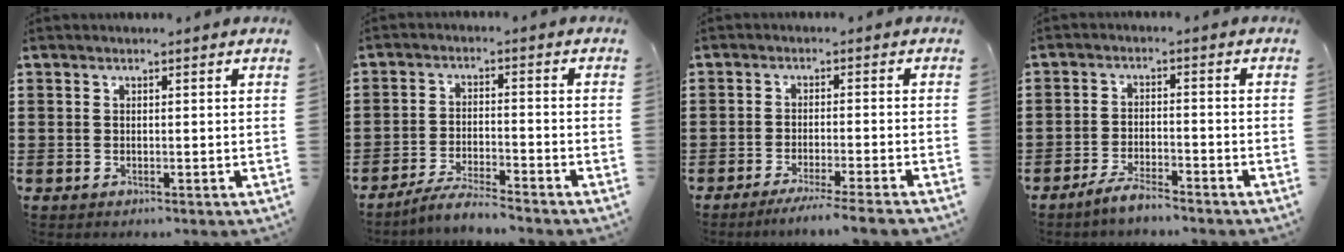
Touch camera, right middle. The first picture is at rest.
{"total": 4.4, "force": [-4.1, 0.2, 1.5], "torque": [-0.034, 0.000, -0.083]}
{"total": 3.4, "force": [-3.1, -0.5, 1.5], "torque": [-0.023, -0.006, -0.059]}
{"total": 3.7, "force": [-3.4, 0.4, 1.5], "torque": [-0.039, 0.002, -0.069]}